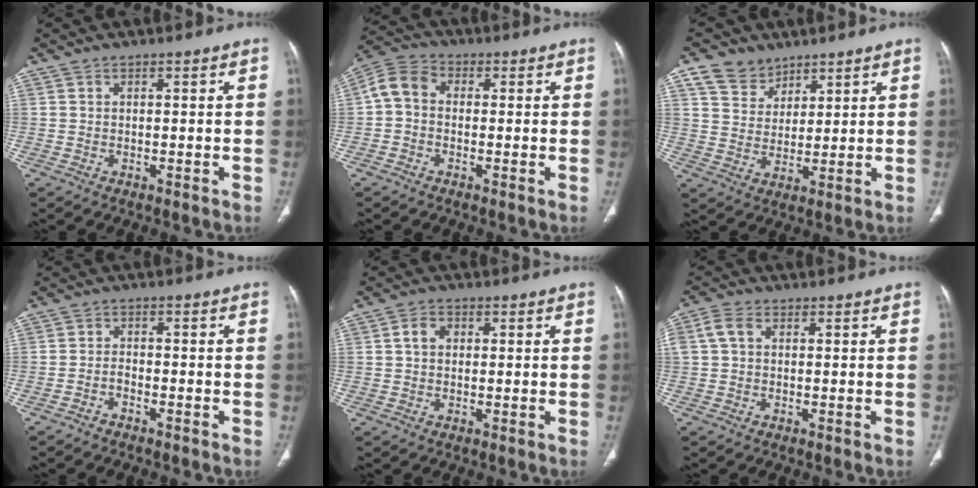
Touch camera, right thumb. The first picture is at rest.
{"total": 6.3, "force": [0.0, 4.7, 4.2], "torque": [-0.073, 0.020, -0.016]}
{"total": 7.2, "force": [4.9, 5.0, 1.7], "torque": [-0.008, -0.026, 0.098]}
{"total": 1.9, "force": [-1.6, 0.7, 0.7], "torque": [-0.014, 0.021, -0.027]}
{"total": 3.3, "force": [0.6, 2.4, 2.1], "torque": [-0.033, 0.008, 0.009]}
{"total": 3.8, "force": [0.6, 2.6, 2.7], "torque": [-0.069, 0.014, 0.009]}